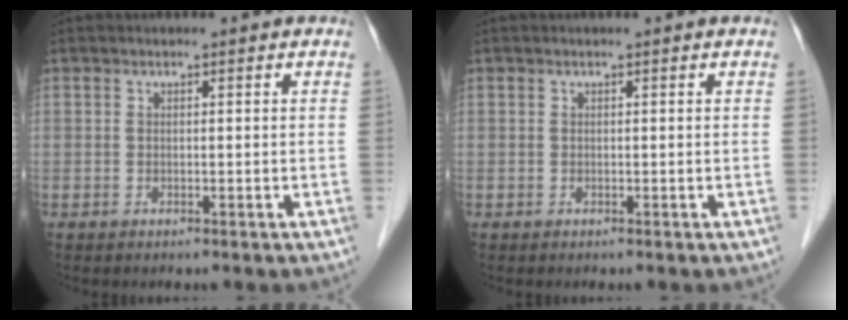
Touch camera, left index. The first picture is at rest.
{"total": 0.0}